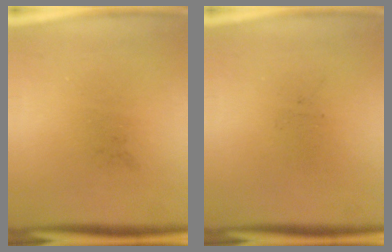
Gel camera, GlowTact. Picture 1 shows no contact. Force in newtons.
{"total": 0.0}